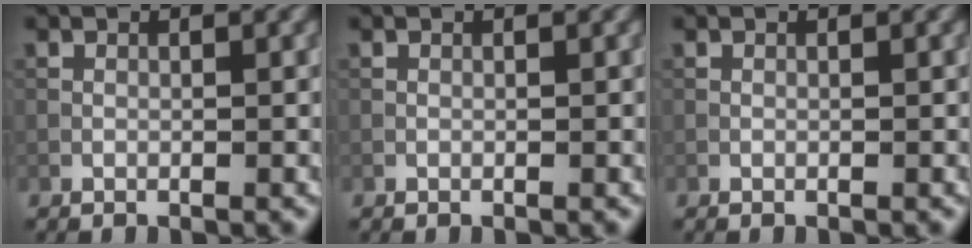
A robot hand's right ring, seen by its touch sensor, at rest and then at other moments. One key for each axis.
{"total": 0.0}
{"total": 0.0}